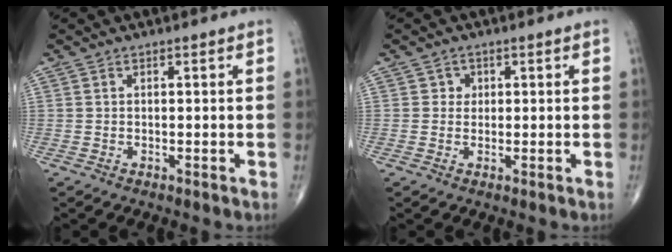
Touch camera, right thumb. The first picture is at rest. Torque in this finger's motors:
{"motor_torque": [-0.03, 0.07, 0.09, 0.04, -0.02]}